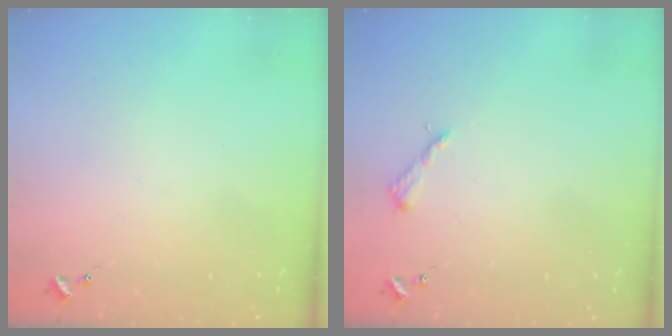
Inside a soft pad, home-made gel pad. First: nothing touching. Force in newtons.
{"total": 4.0, "press": 4.0, "slide": 0.5}